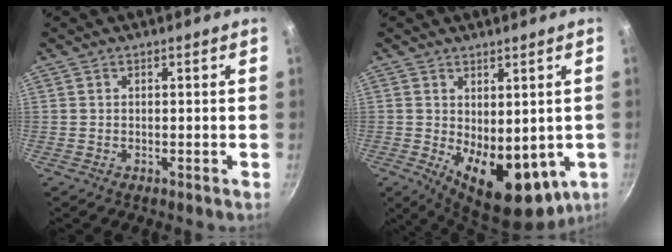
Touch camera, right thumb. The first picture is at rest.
{"total": 14.0, "force": [-1.4, 7.7, 11.5], "torque": [-0.142, -0.029, 0.000]}